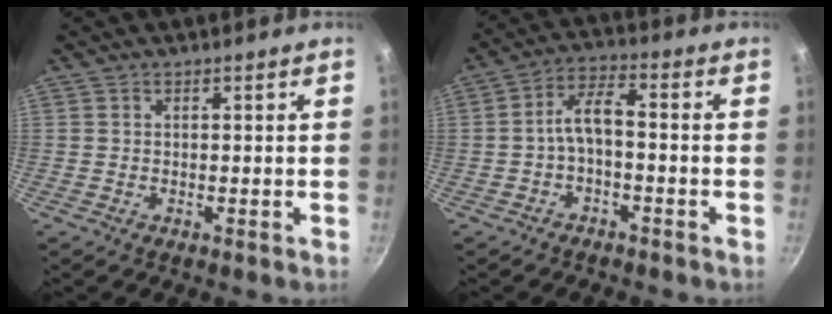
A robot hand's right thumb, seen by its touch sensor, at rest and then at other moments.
{"total": 5.8, "force": [-1.8, 2.5, 4.9], "torque": [-0.096, 0.036, -0.036]}